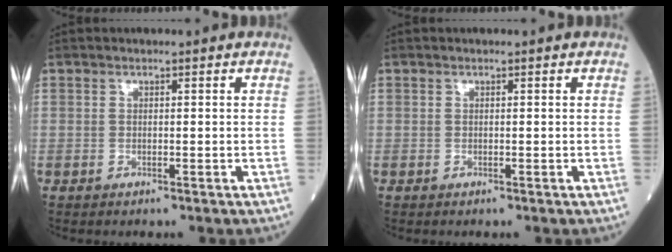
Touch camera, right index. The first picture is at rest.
{"total": 0.0}